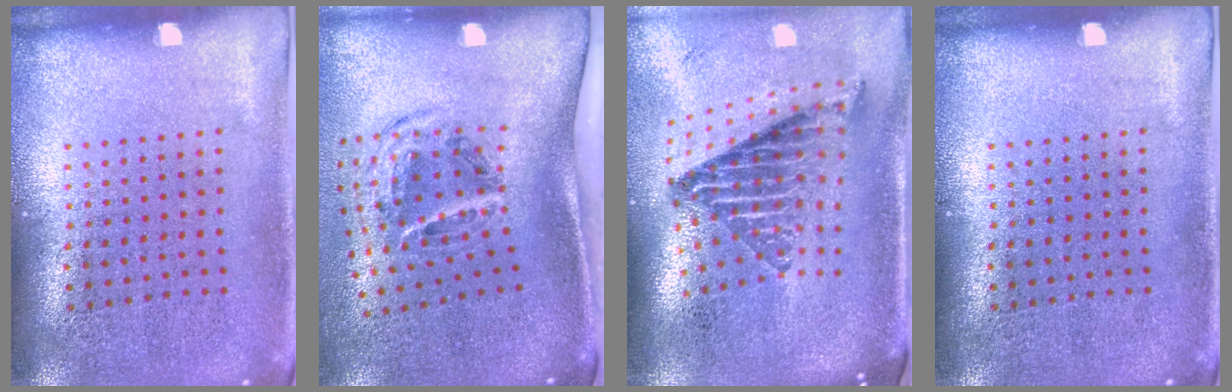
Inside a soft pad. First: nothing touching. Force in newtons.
{"total": 1.9, "press": 1.1, "slide": 1.6}
{"total": 1.9, "press": 1.3, "slide": 1.5}
{"total": 0.0}